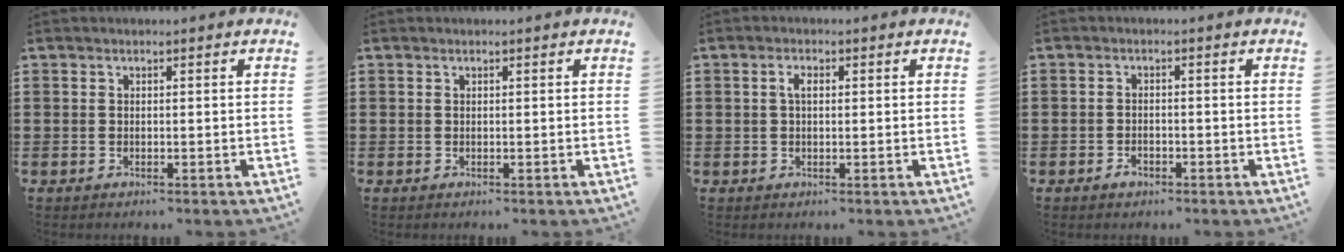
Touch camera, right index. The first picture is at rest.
{"total": 0.0}
{"total": 1.9, "force": [0.4, 0.8, 1.6], "torque": [-0.034, 0.006, 0.004]}
{"total": 1.2, "force": [-0.9, 0.7, 0.5], "torque": [-0.012, -0.003, -0.017]}